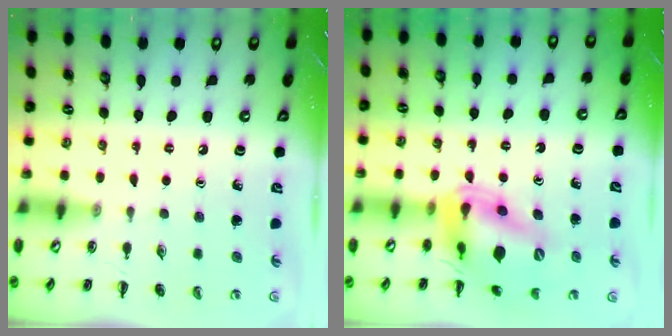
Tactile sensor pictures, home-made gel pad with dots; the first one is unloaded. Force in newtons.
{"total": 15.6, "press": 14.9, "slide": 4.5}